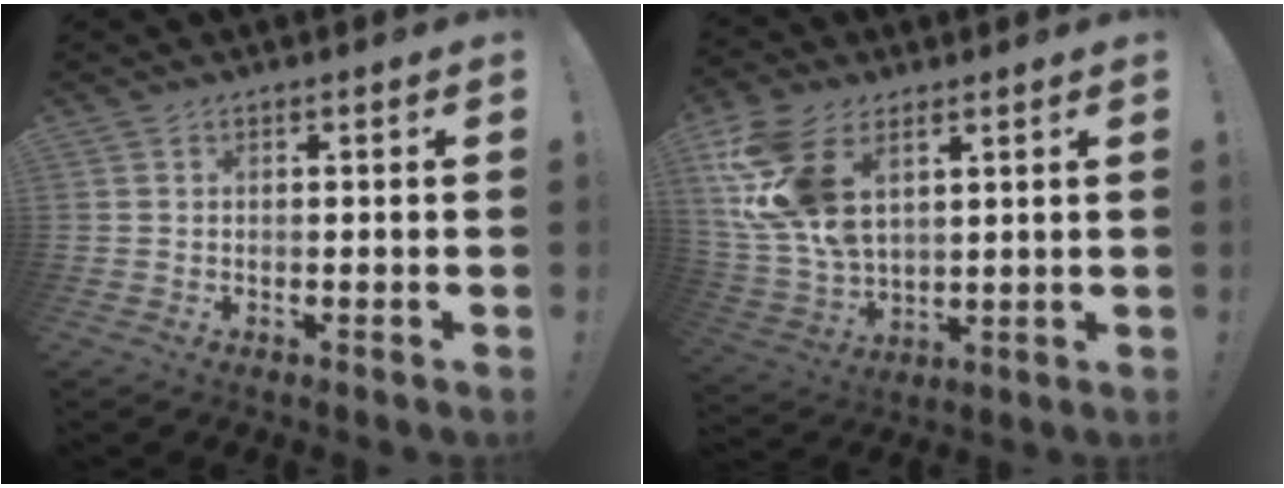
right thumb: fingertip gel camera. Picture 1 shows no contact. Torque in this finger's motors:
{"motor_torque": [1.20, 1.25, 1.13, 0.94, 0.17]}